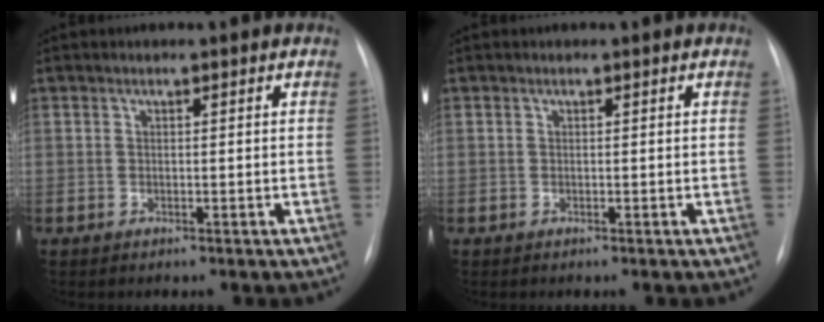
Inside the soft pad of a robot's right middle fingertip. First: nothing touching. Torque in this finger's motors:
{"motor_torque": [-0.05, -0.02, 0.00, 0.00]}